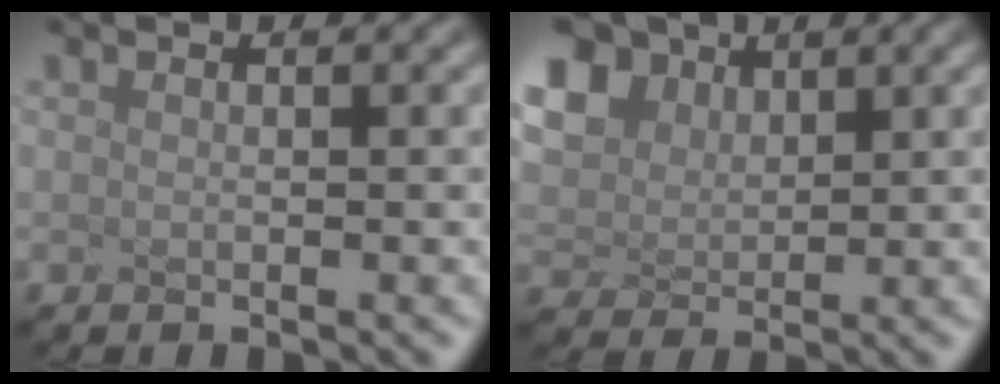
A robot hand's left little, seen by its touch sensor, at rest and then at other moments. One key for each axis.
{"total": 3.7, "fx": 2.3, "fy": 2.5, "fz": 1.5, "tx": -0.094, "ty": 0.012, "tz": 0.071}